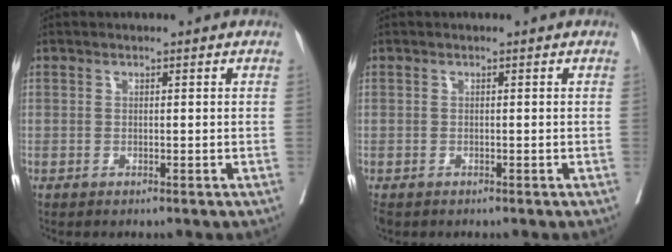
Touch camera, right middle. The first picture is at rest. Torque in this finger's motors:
{"motor_torque": [0.27, -0.33, 0.00, 0.00]}